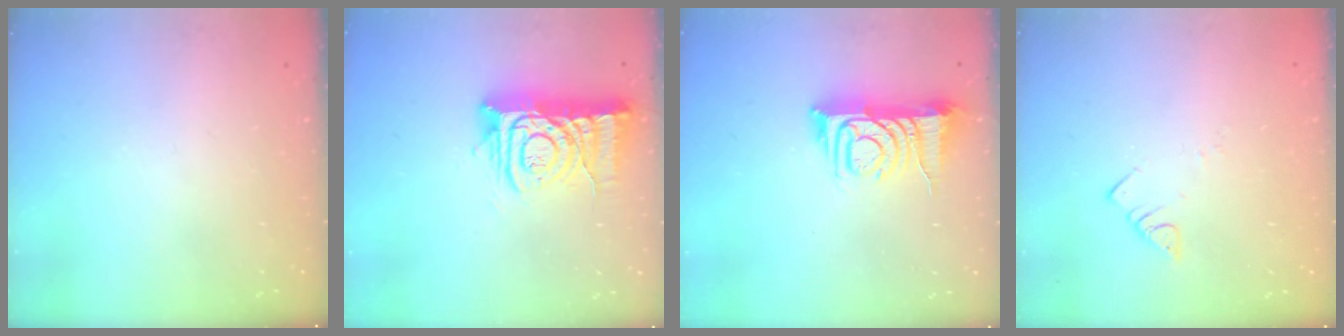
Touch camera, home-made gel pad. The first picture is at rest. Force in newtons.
{"total": 12.8, "press": 12.8, "slide": 1.4}
{"total": 9.4, "press": 9.3, "slide": 1.2}
{"total": 3.4, "press": 3.4, "slide": 0.3}